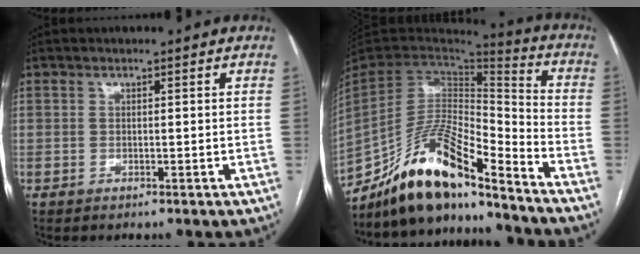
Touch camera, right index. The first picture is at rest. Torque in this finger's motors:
{"motor_torque": [0.83, -1.31, 0.65, 0.21]}